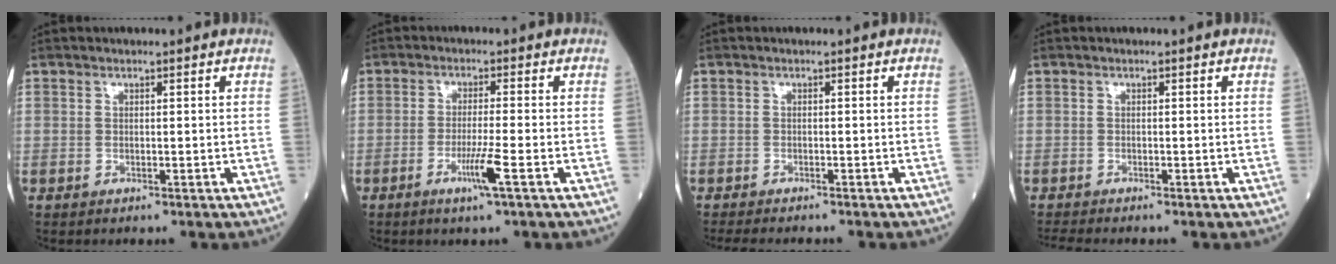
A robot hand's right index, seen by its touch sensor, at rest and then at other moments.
{"total": 4.6, "force": [-2.1, -0.8, 4.0], "torque": [-0.080, -0.011, -0.042]}
{"total": 6.0, "force": [-5.3, 0.9, 2.6], "torque": [-0.036, -0.013, -0.078]}
{"total": 1.5, "force": [-1.4, -0.5, 0.1], "torque": [-0.015, -0.011, -0.029]}